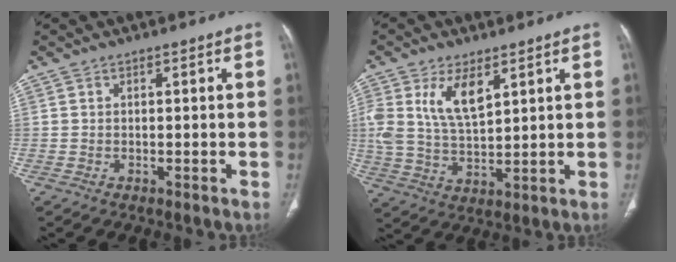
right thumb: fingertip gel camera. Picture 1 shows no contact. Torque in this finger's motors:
{"motor_torque": [0.17, 0.24, 0.64, 0.64, 0.11]}